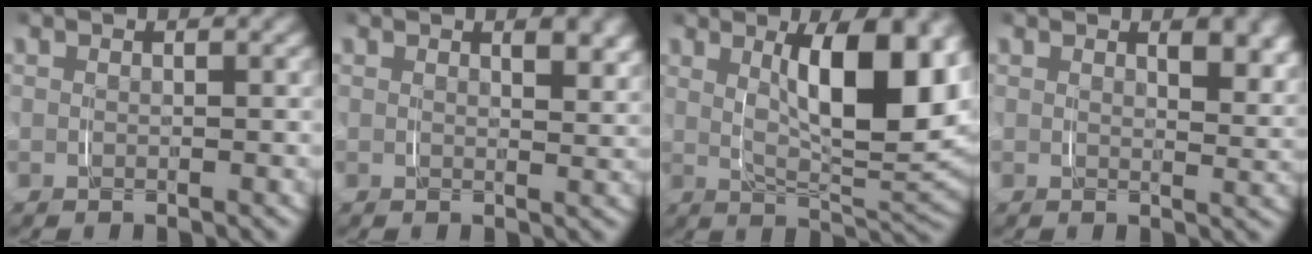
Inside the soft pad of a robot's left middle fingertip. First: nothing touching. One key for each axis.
{"total": 1.6, "fx": 1.3, "fy": 0.1, "fz": 0.9, "tx": -0.004, "ty": -0.004, "tz": 0.020}
{"total": 9.9, "fx": 1.8, "fy": 3.4, "fz": 9.2, "tx": -0.135, "ty": -0.009, "tz": 0.032}
{"total": 2.5, "fx": 1.8, "fy": 0.5, "fz": 1.7, "tx": -0.016, "ty": -0.007, "tz": 0.028}